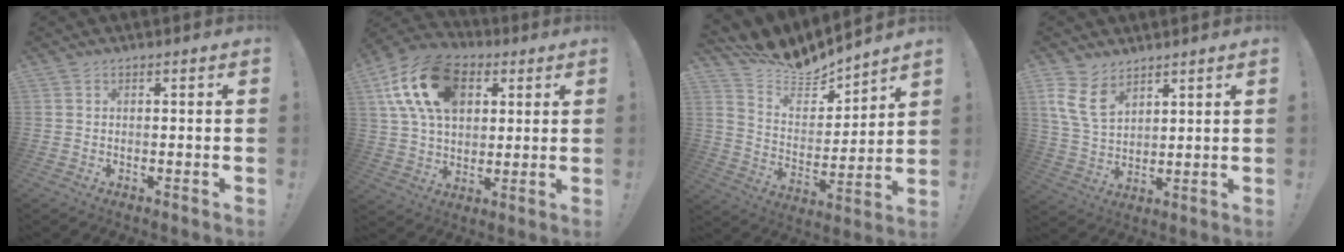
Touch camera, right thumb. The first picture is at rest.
{"total": 20.2, "force": [7.6, 13.5, 13.0], "torque": [-0.217, -0.018, 0.139]}
{"total": 9.1, "force": [9.0, 1.6, 0.8], "torque": [-0.042, -0.087, 0.161]}
{"total": 9.7, "force": [6.0, 5.6, 5.2], "torque": [-0.109, -0.024, 0.122]}